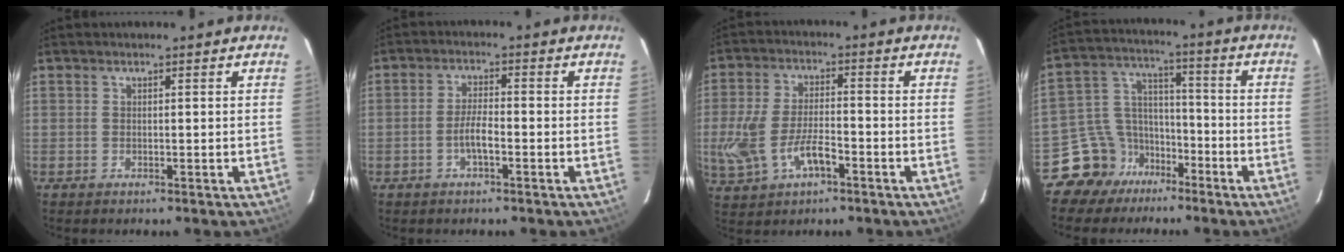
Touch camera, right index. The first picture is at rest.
{"total": 3.9, "force": [-1.7, 0.9, 3.4], "torque": [-0.072, 0.006, -0.033]}
{"total": 11.3, "force": [-4.0, 5.2, 9.2], "torque": [-0.203, -0.004, -0.066]}
{"total": 10.3, "force": [-7.3, 7.2, 0.9], "torque": [-0.034, 0.056, -0.130]}